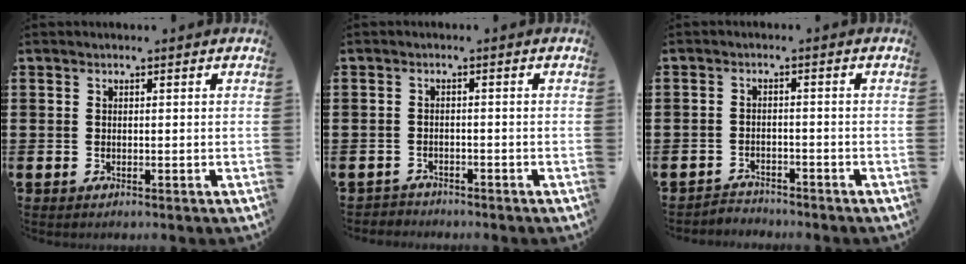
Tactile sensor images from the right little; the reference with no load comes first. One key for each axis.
{"total": 1.3, "fx": -1.2, "fy": 0.3, "fz": -0.2, "tx": 0.000, "ty": 0.005, "tz": -0.028}
{"total": 2.1, "fx": -2.1, "fy": 0.2, "fz": -0.3, "tx": -0.001, "ty": 0.003, "tz": -0.048}